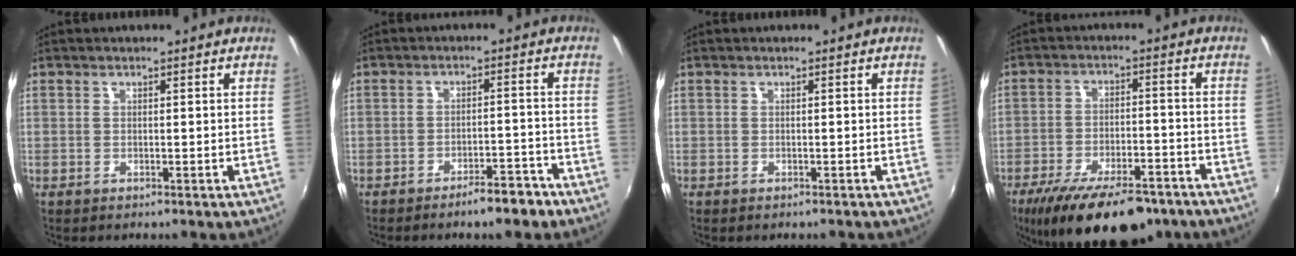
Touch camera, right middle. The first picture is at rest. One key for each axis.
{"total": 5.5, "fx": -4.4, "fy": 1.3, "fz": 3.0, "tx": -0.051, "ty": 0.012, "tz": -0.054}
{"total": 0.6, "fx": -0.6, "fy": 0.1, "fz": 0.2, "tx": -0.005, "ty": -0.001, "tz": -0.007}
{"total": 19.6, "fx": -14.4, "fy": 7.2, "fz": 11.2, "tx": -0.211, "ty": -0.031, "tz": -0.207}